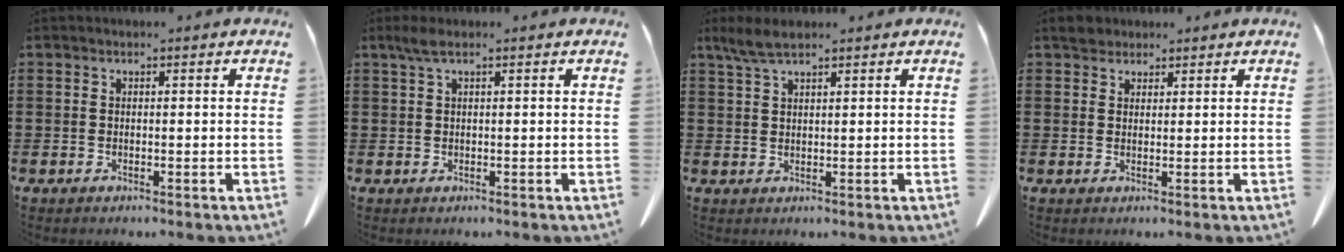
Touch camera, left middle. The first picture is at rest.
{"total": 1.6, "force": [0.7, 0.3, 1.4], "torque": [-0.030, 0.001, 0.013]}
{"total": 3.4, "force": [2.4, 0.7, 2.4], "torque": [-0.051, 0.003, 0.044]}
{"total": 2.3, "force": [2.0, 1.1, 0.4], "torque": [-0.014, 0.007, 0.039]}